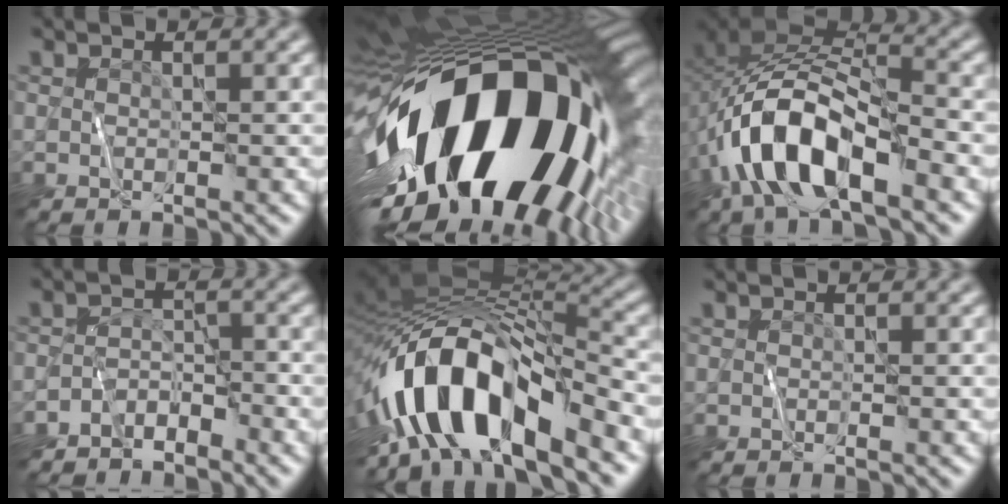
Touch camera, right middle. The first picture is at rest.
{"total": 21.0, "force": [-3.9, 11.0, 17.4], "torque": [-0.303, -0.029, -0.057]}
{"total": 10.0, "force": [-4.1, 4.6, 7.8], "torque": [-0.151, 0.009, -0.080]}
{"total": 2.6, "force": [-2.3, 1.1, 0.5], "torque": [0.000, 0.006, -0.049]}
{"total": 11.5, "force": [-5.6, 4.7, 8.8], "torque": [-0.151, 0.005, -0.102]}
{"total": 0.0}